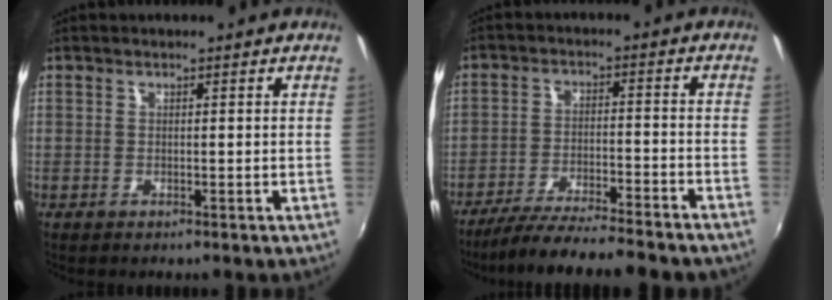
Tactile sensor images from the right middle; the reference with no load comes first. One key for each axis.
{"total": 15.7, "fx": -13.9, "fy": 0.5, "fz": 7.2, "tx": -0.141, "ty": -0.028, "tz": -0.214}